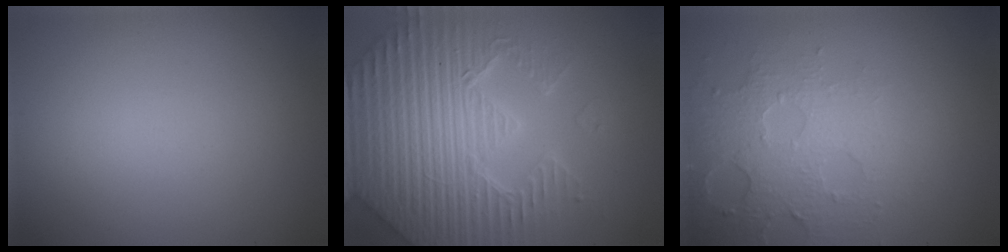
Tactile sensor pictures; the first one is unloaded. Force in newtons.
{"total": 7.6, "press": 7.4, "slide": 1.9}
{"total": 3.8, "press": 3.8, "slide": 0.7}